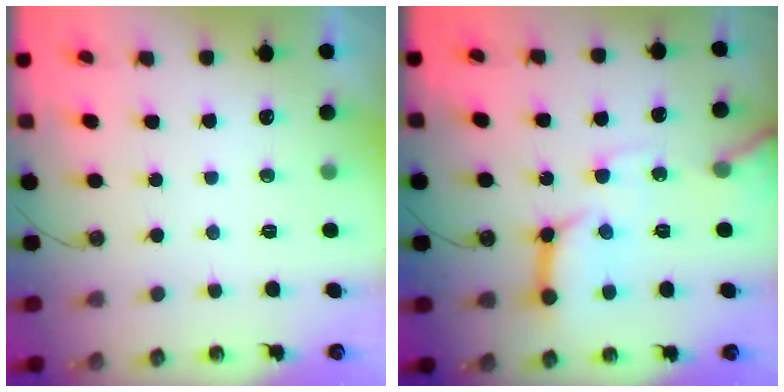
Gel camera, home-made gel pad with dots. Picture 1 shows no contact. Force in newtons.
{"total": 13.6, "press": 13.5, "slide": 1.3}